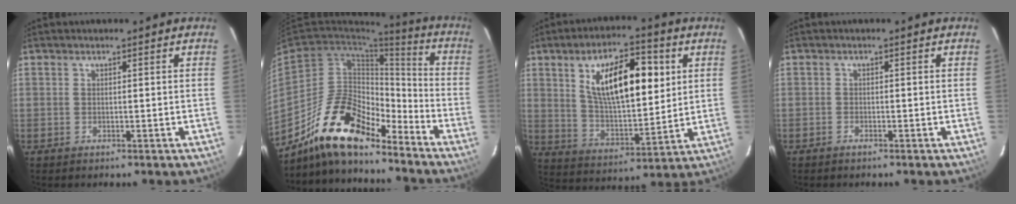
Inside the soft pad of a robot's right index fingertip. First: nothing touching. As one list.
[{"total": 17.9, "force": [-14.0, 6.1, 9.4], "torque": [-0.179, 0.010, -0.255]}, {"total": 17.2, "force": [5.8, 6.9, 14.7], "torque": [-0.242, 0.016, 0.107]}, {"total": 0.7, "force": [-0.7, 0.3, 0.1], "torque": [-0.005, 0.002, -0.015]}]